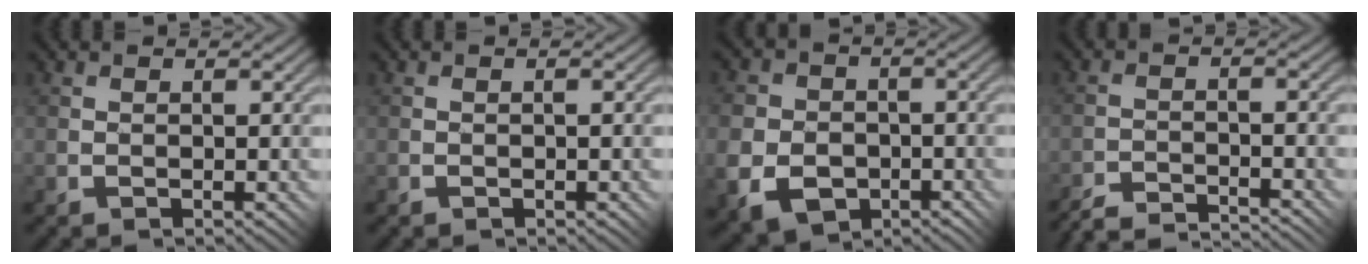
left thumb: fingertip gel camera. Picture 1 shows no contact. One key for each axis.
{"total": 0.8, "fx": -0.3, "fy": 0.2, "fz": 0.7, "tx": -0.010, "ty": 0.001, "tz": -0.002}
{"total": 8.8, "fx": -3.3, "fy": 7.2, "fz": 3.6, "tx": -0.104, "ty": -0.036, "tz": -0.076}
{"total": 5.0, "fx": -4.9, "fy": -0.5, "fz": 0.6, "tx": -0.019, "ty": 0.006, "tz": -0.097}